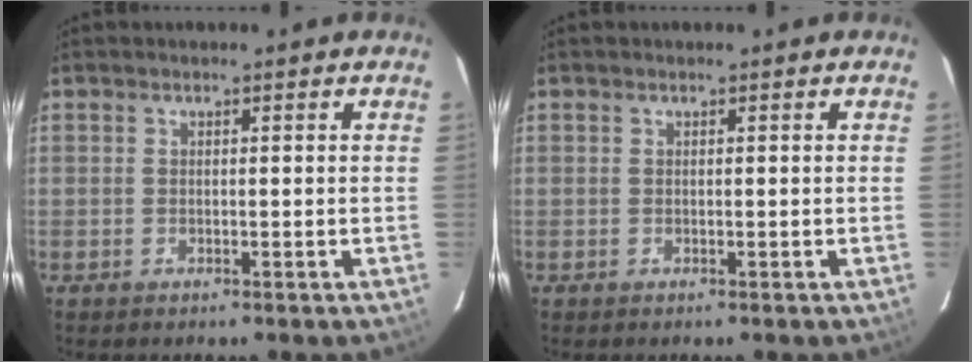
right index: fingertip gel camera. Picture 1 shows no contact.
{"total": 0.0}